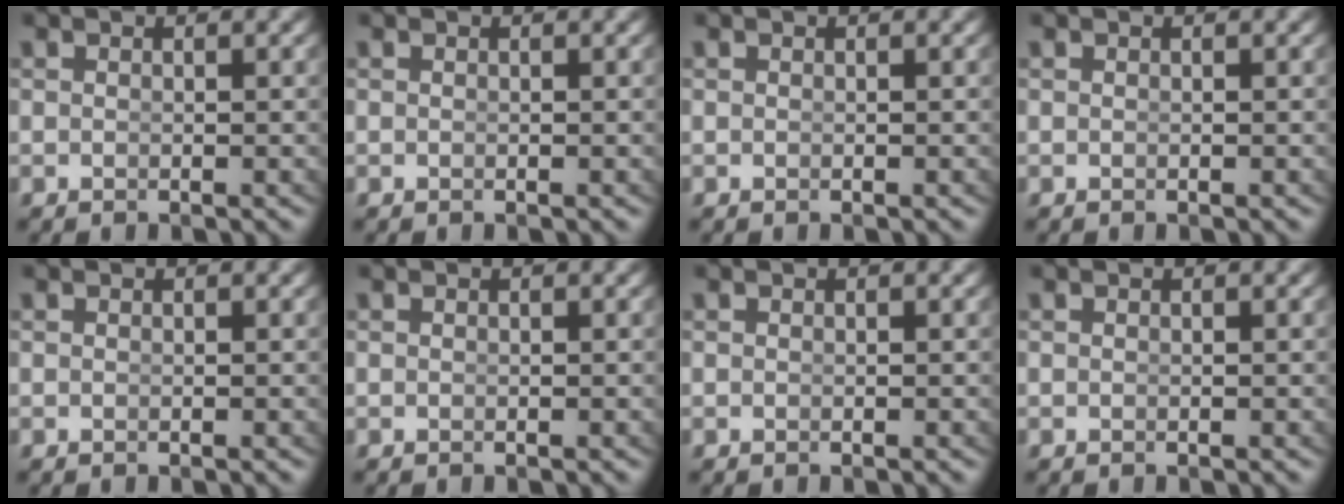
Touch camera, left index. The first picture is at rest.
{"total": 0.0}
{"total": 0.0}
{"total": 0.0}
{"total": 1.1, "force": [-0.3, -1.0, -0.5], "torque": [0.012, -0.016, 0.010]}
{"total": 0.0}
{"total": 0.0}
{"total": 0.0}